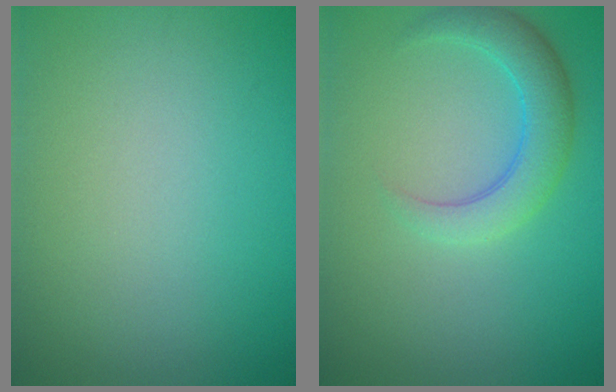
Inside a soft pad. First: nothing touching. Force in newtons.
{"total": 3.8, "press": 3.8, "slide": 0.2}